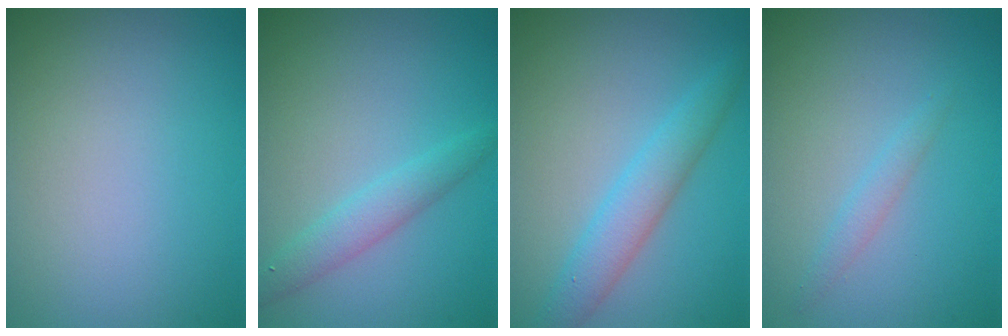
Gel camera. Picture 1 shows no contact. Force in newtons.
{"total": 2.3, "press": 2.3, "slide": 0.0}
{"total": 3.4, "press": 3.4, "slide": 0.2}
{"total": 1.1, "press": 1.1, "slide": 0.1}